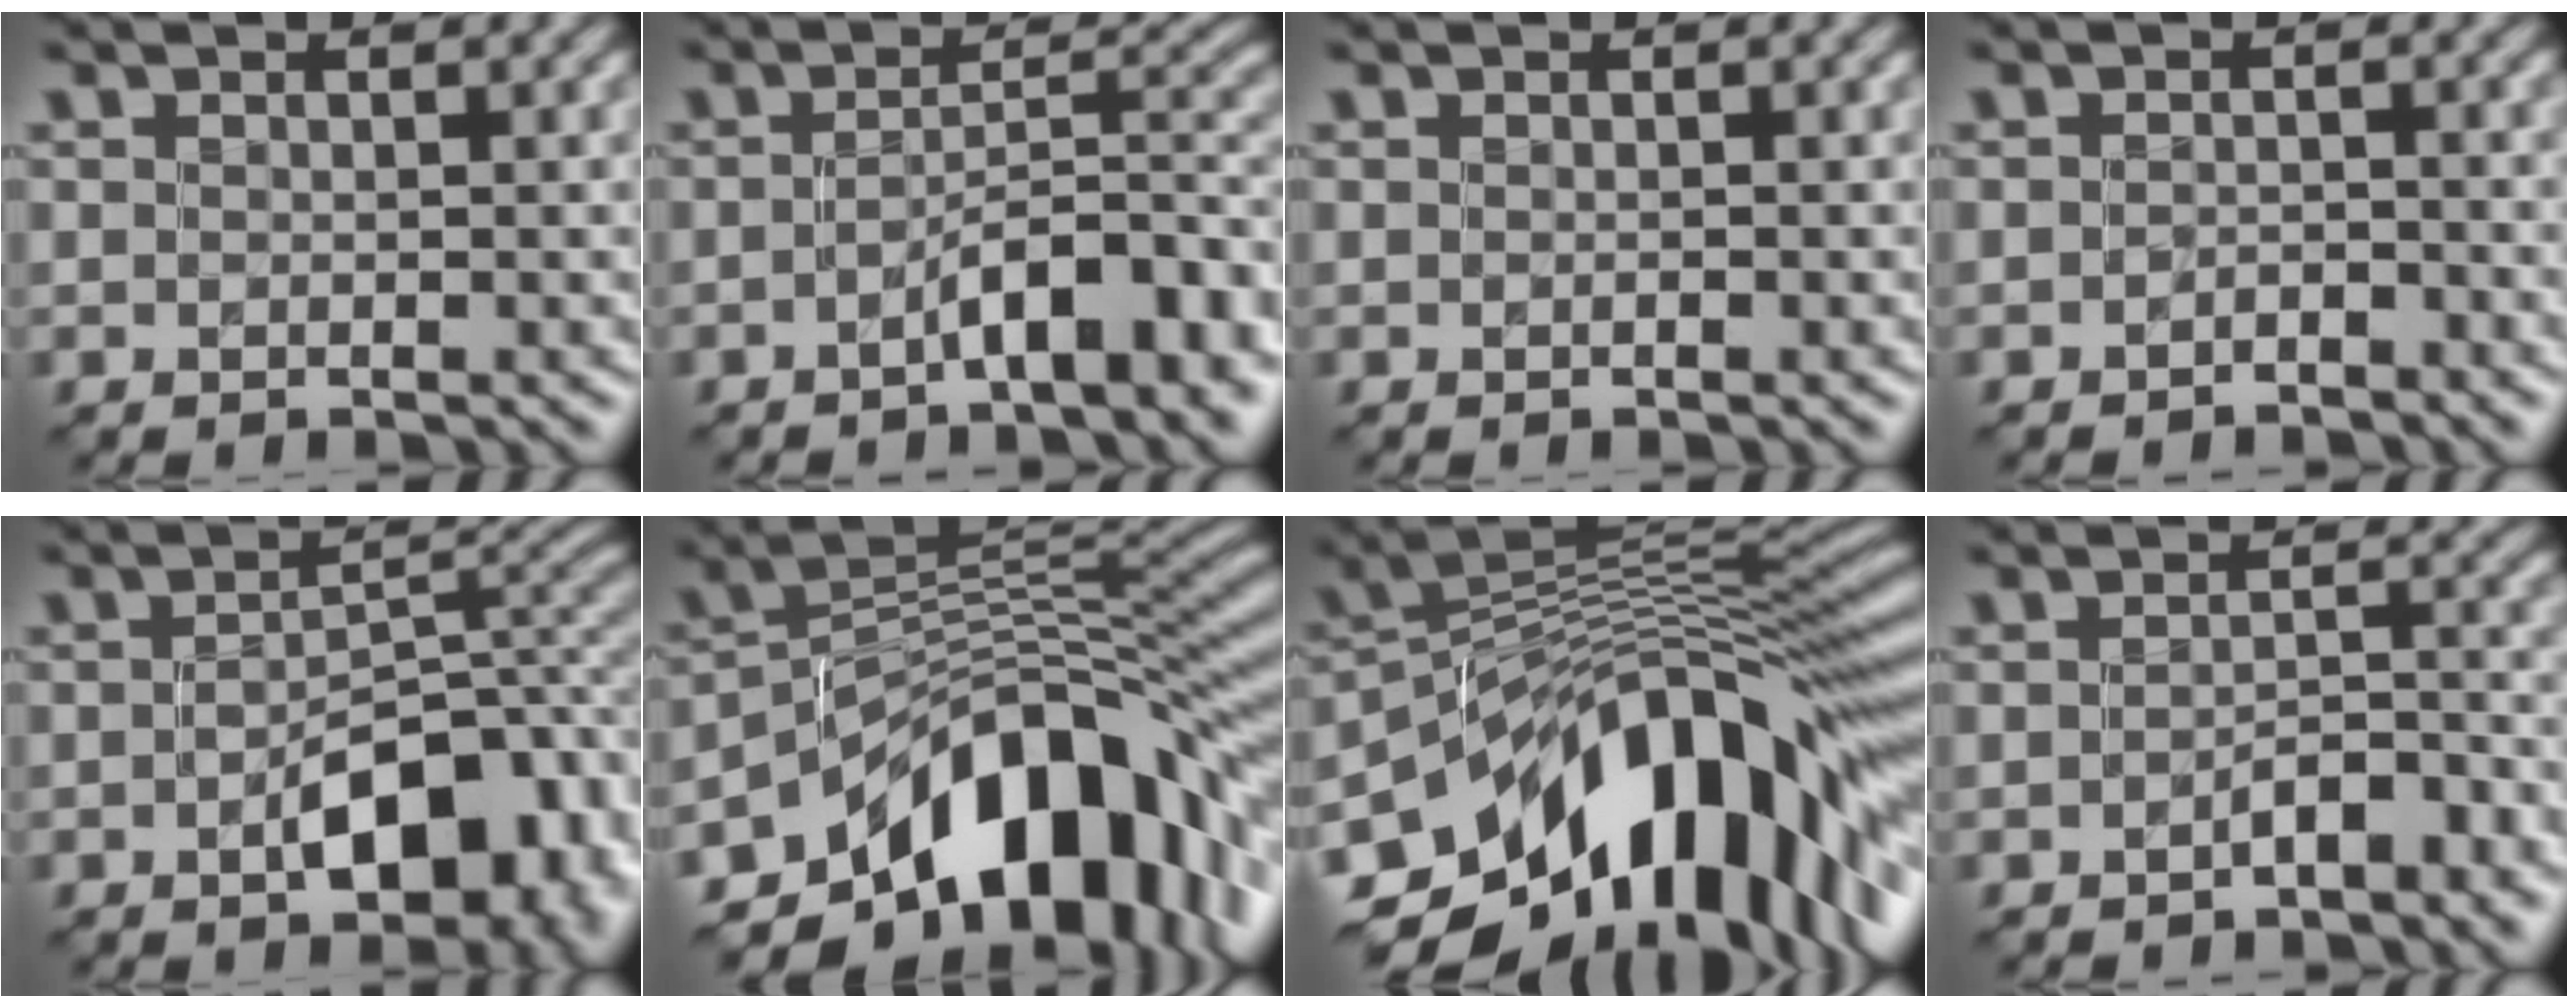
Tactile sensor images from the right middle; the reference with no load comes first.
{"total": 6.2, "force": [-2.8, 1.9, 5.2], "torque": [-0.077, 0.015, -0.045]}
{"total": 0.0}
{"total": 0.9, "force": [-0.8, 0.2, 0.3], "torque": [-0.004, 0.004, -0.015]}
{"total": 8.5, "force": [-2.7, 4.5, 6.7], "torque": [-0.083, 0.007, -0.044]}
{"total": 12.3, "force": [-6.5, 6.3, 8.4], "torque": [-0.110, 0.013, -0.119]}
{"total": 14.3, "force": [-6.2, 7.3, 10.6], "torque": [-0.161, 0.017, -0.109]}
{"total": 2.6, "force": [-1.5, 0.9, 1.9], "torque": [-0.032, 0.011, -0.026]}